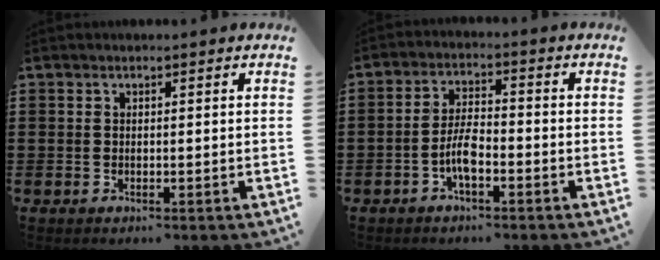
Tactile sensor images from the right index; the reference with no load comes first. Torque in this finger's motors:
{"motor_torque": [2.14, 0.00, 0.86, 0.15]}